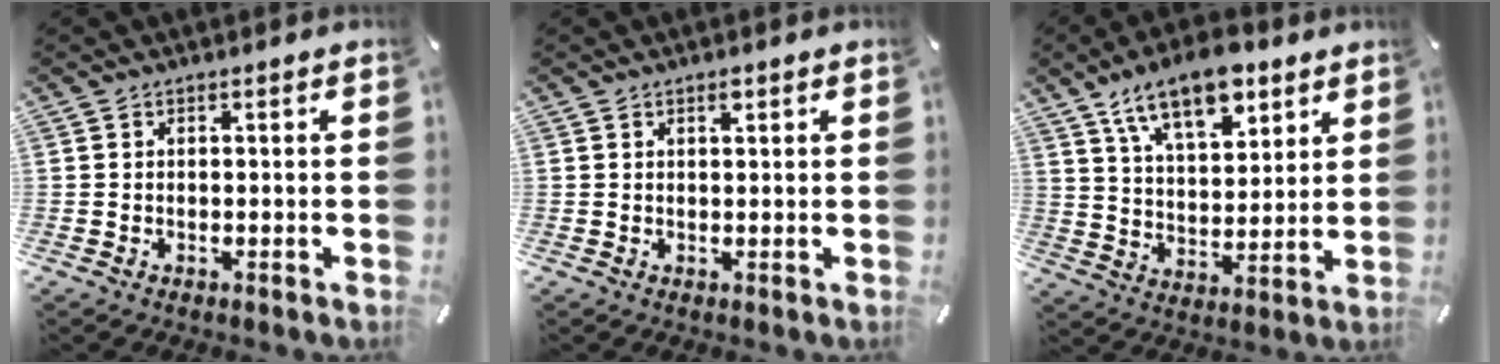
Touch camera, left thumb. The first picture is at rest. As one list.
[{"total": 1.1, "force": [0.7, 0.5, 0.7], "torque": [-0.007, -0.001, 0.010]}, {"total": 14.7, "force": [9.5, 7.0, 8.7], "torque": [-0.151, -0.031, 0.168]}]